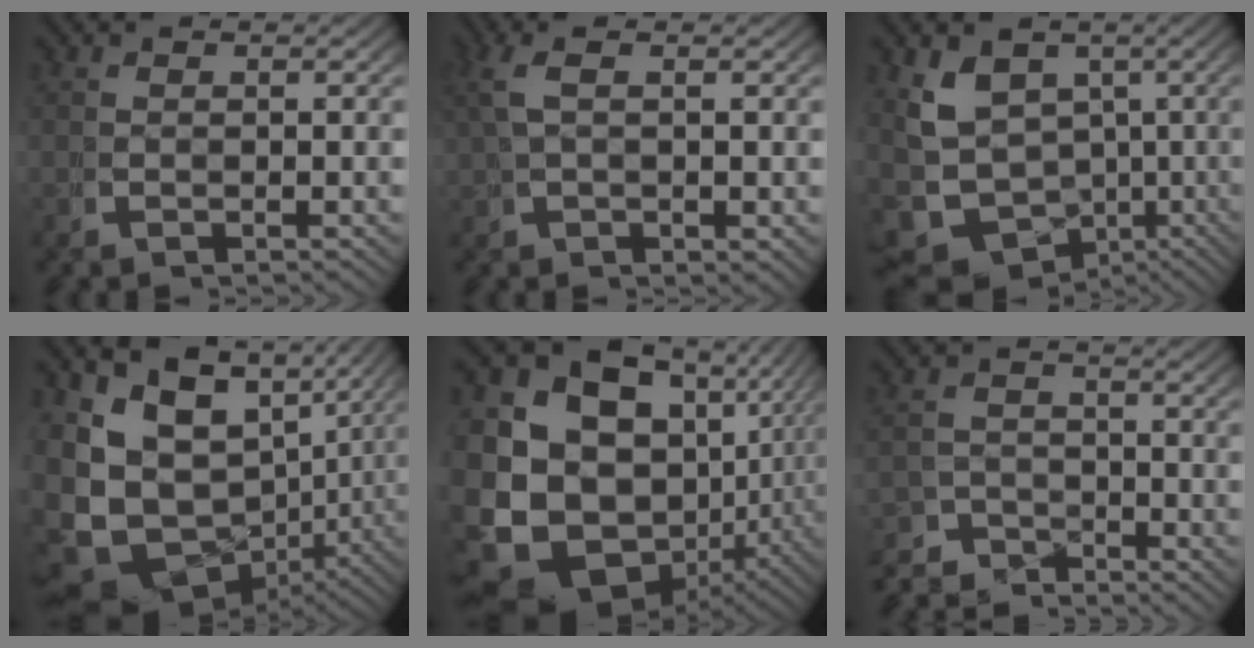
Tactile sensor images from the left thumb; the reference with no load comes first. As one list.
[{"total": 2.7, "force": [1.1, 0.8, 2.3], "torque": [-0.060, 0.004, 0.027]}, {"total": 11.9, "force": [-2.5, 9.4, 6.9], "torque": [-0.149, -0.064, -0.017]}, {"total": 17.8, "force": [-1.1, 13.3, 11.8], "torque": [-0.237, -0.065, 0.010]}, {"total": 22.9, "force": [-2.4, 17.5, 14.5], "torque": [-0.306, -0.085, -0.016]}, {"total": 3.8, "force": [-3.5, 1.6, 0.3], "torque": [0.021, -0.017, -0.066]}]